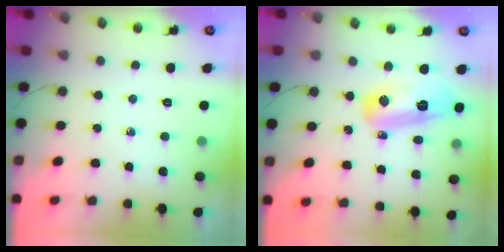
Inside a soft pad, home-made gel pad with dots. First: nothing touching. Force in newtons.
{"total": 13.2, "press": 13.1, "slide": 1.3}